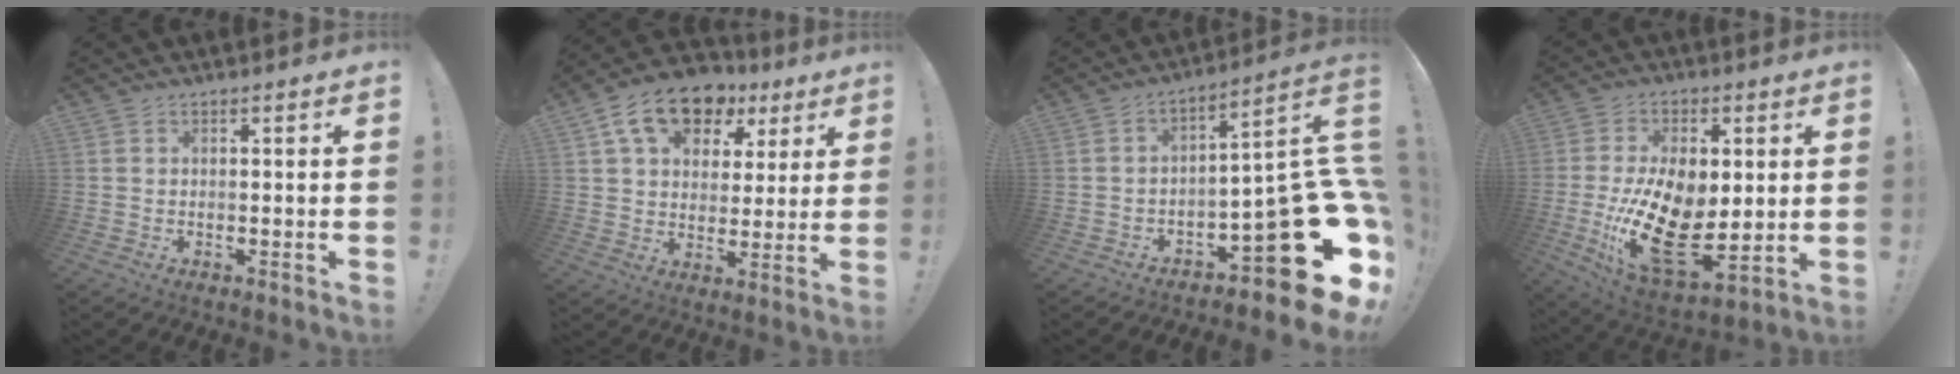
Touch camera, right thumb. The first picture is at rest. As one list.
[{"total": 15.4, "force": [8.4, 9.9, 8.3], "torque": [-0.127, -0.040, 0.154]}, {"total": 22.1, "force": [-8.1, 7.7, 19.0], "torque": [-0.211, 0.019, -0.118]}, {"total": 20.6, "force": [-2.2, 11.6, 17.0], "torque": [-0.323, -0.012, -0.026]}]